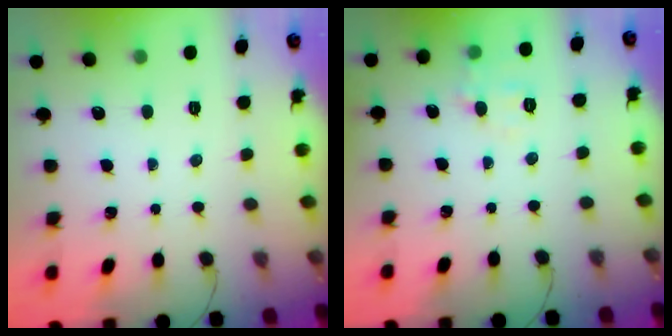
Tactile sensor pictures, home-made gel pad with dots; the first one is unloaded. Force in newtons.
{"total": 5.4, "press": 5.2, "slide": 1.3}